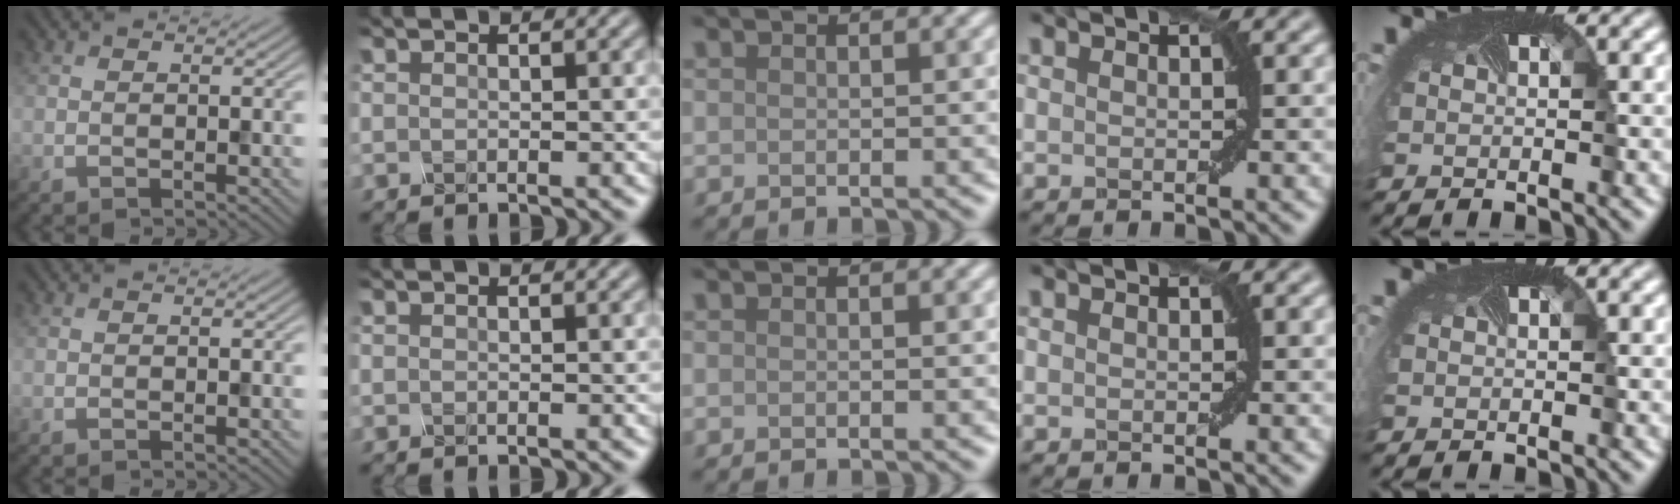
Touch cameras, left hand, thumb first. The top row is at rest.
{}